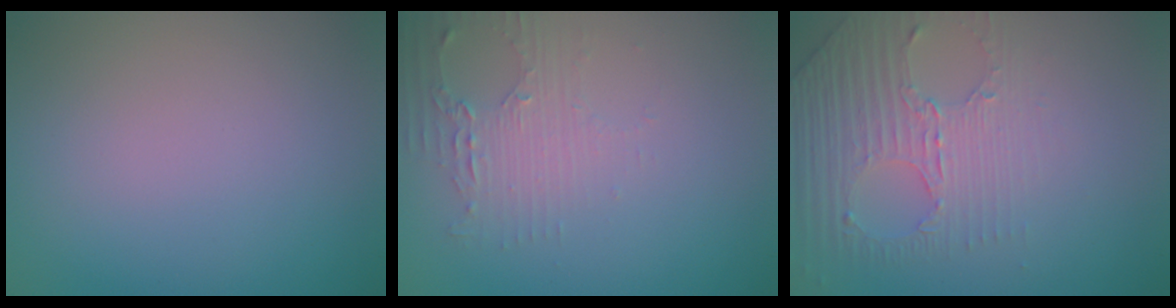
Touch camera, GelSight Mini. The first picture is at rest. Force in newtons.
{"total": 2.2, "press": 2.1, "slide": 0.6}
{"total": 4.4, "press": 3.1, "slide": 3.1}